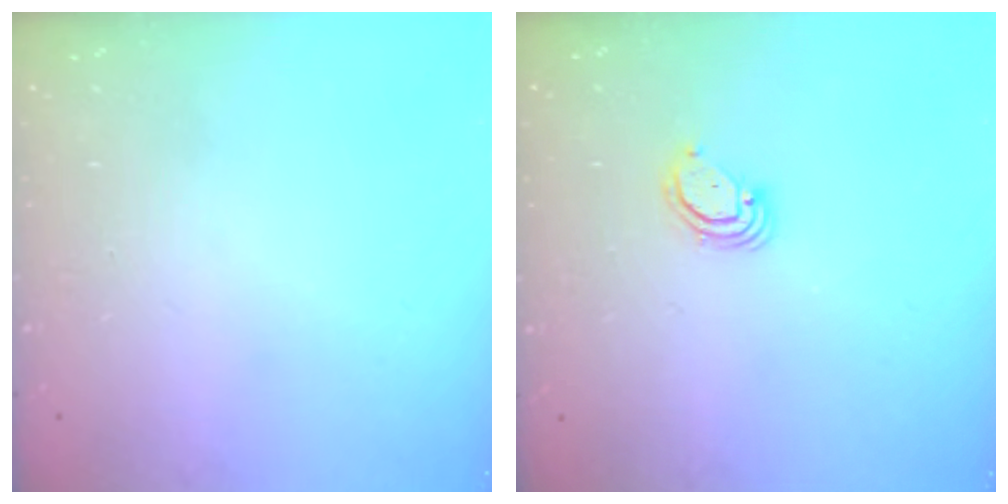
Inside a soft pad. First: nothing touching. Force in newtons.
{"total": 2.9, "press": 2.9, "slide": 0.2}